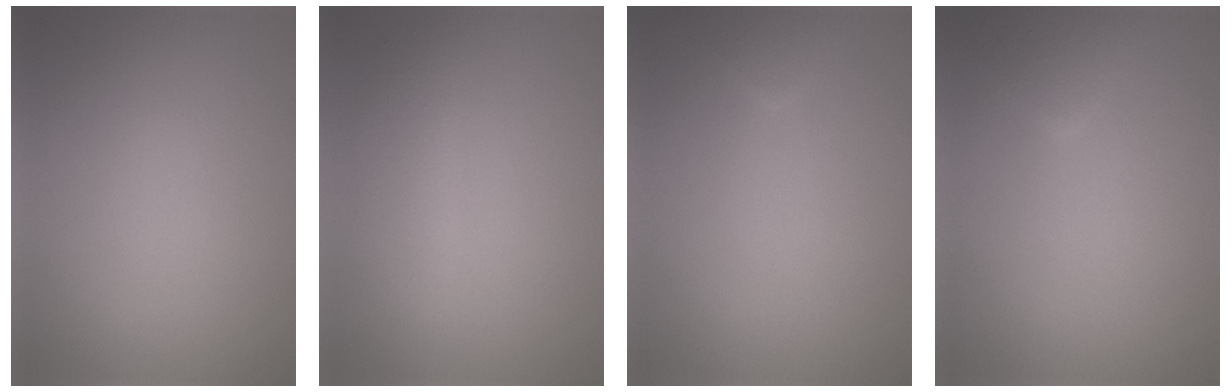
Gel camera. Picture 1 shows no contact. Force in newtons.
{"total": 2.6, "press": 2.6, "slide": 0.1}
{"total": 1.4, "press": 1.4, "slide": 0.1}
{"total": 2.1, "press": 2.1, "slide": 0.1}